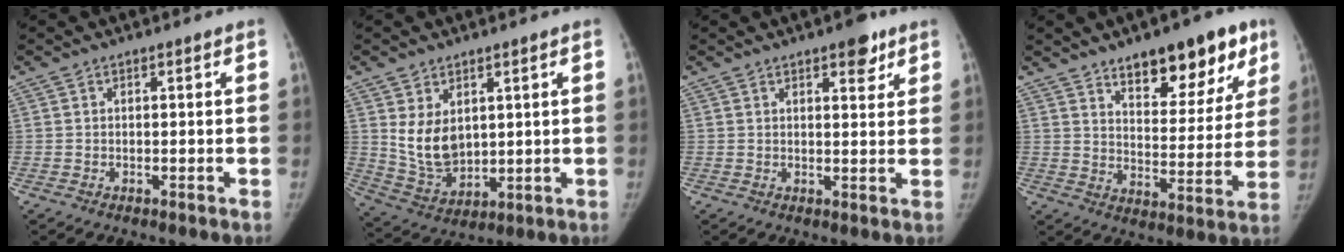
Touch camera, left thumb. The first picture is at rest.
{"total": 9.3, "force": [2.6, 6.3, 6.2], "torque": [-0.091, -0.026, 0.072]}
{"total": 4.9, "force": [3.0, 2.0, 3.2], "torque": [-0.025, -0.014, 0.037]}
{"total": 16.9, "force": [10.6, 7.6, 10.8], "torque": [-0.086, -0.057, 0.154]}